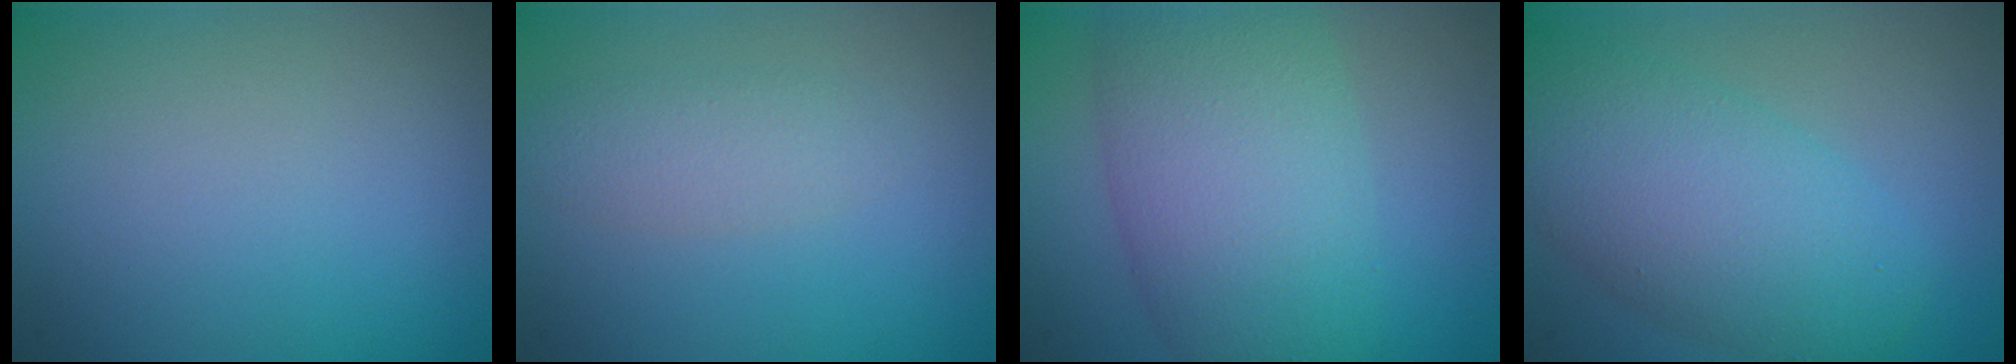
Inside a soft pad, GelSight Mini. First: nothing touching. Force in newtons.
{"total": 2.1, "press": 2.1, "slide": 0.1}
{"total": 8.6, "press": 8.6, "slide": 0.3}
{"total": 7.5, "press": 7.5, "slide": 0.3}